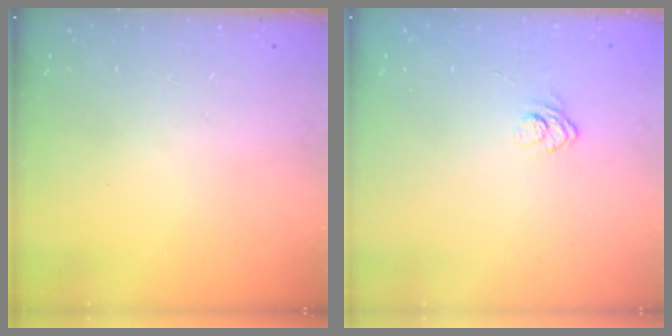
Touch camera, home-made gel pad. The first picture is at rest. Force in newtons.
{"total": 3.7, "press": 3.6, "slide": 1.2}